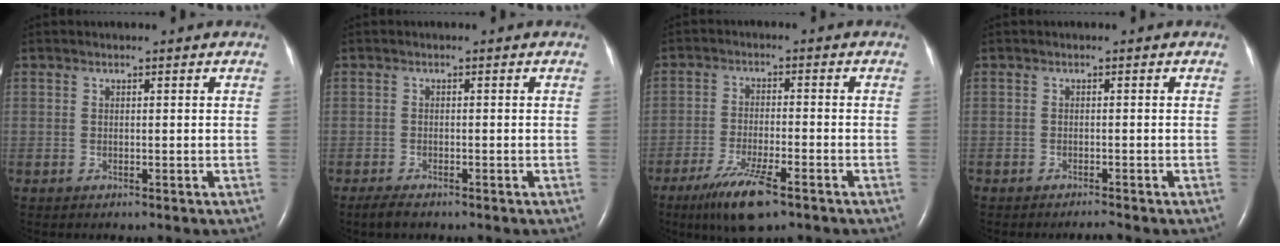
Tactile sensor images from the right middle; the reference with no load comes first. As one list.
[{"total": 2.3, "force": [-1.8, 0.7, 1.3], "torque": [-0.030, -0.005, -0.029]}, {"total": 8.4, "force": [-5.4, 1.3, 6.3], "torque": [-0.126, -0.020, -0.093]}, {"total": 1.0, "force": [-0.9, -0.2, 0.2], "torque": [-0.009, -0.005, -0.014]}]